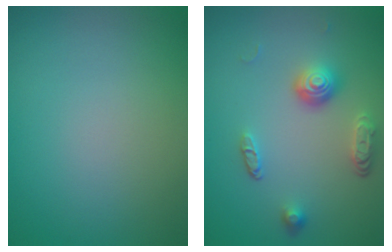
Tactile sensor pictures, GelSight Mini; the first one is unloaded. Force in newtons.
{"total": 3.7, "press": 2.7, "slide": 2.6}